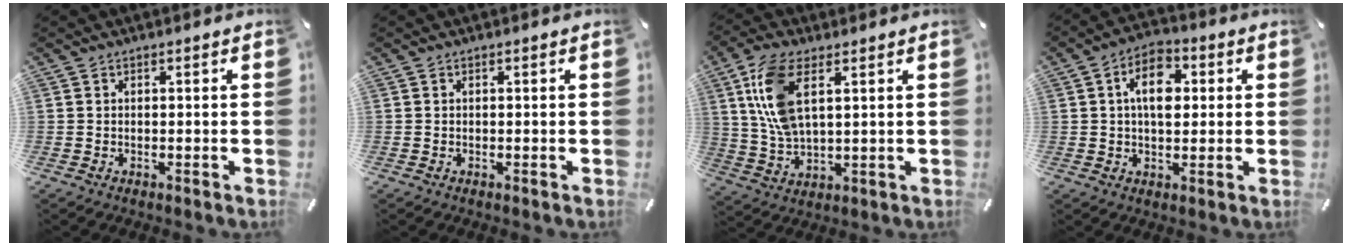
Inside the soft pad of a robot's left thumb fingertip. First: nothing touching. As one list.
[{"total": 0.0}, {"total": 10.8, "force": [4.2, 5.2, 8.5], "torque": [-0.197, -0.002, 0.074]}, {"total": 9.4, "force": [1.5, 6.0, 7.1], "torque": [-0.113, 0.005, 0.022]}]